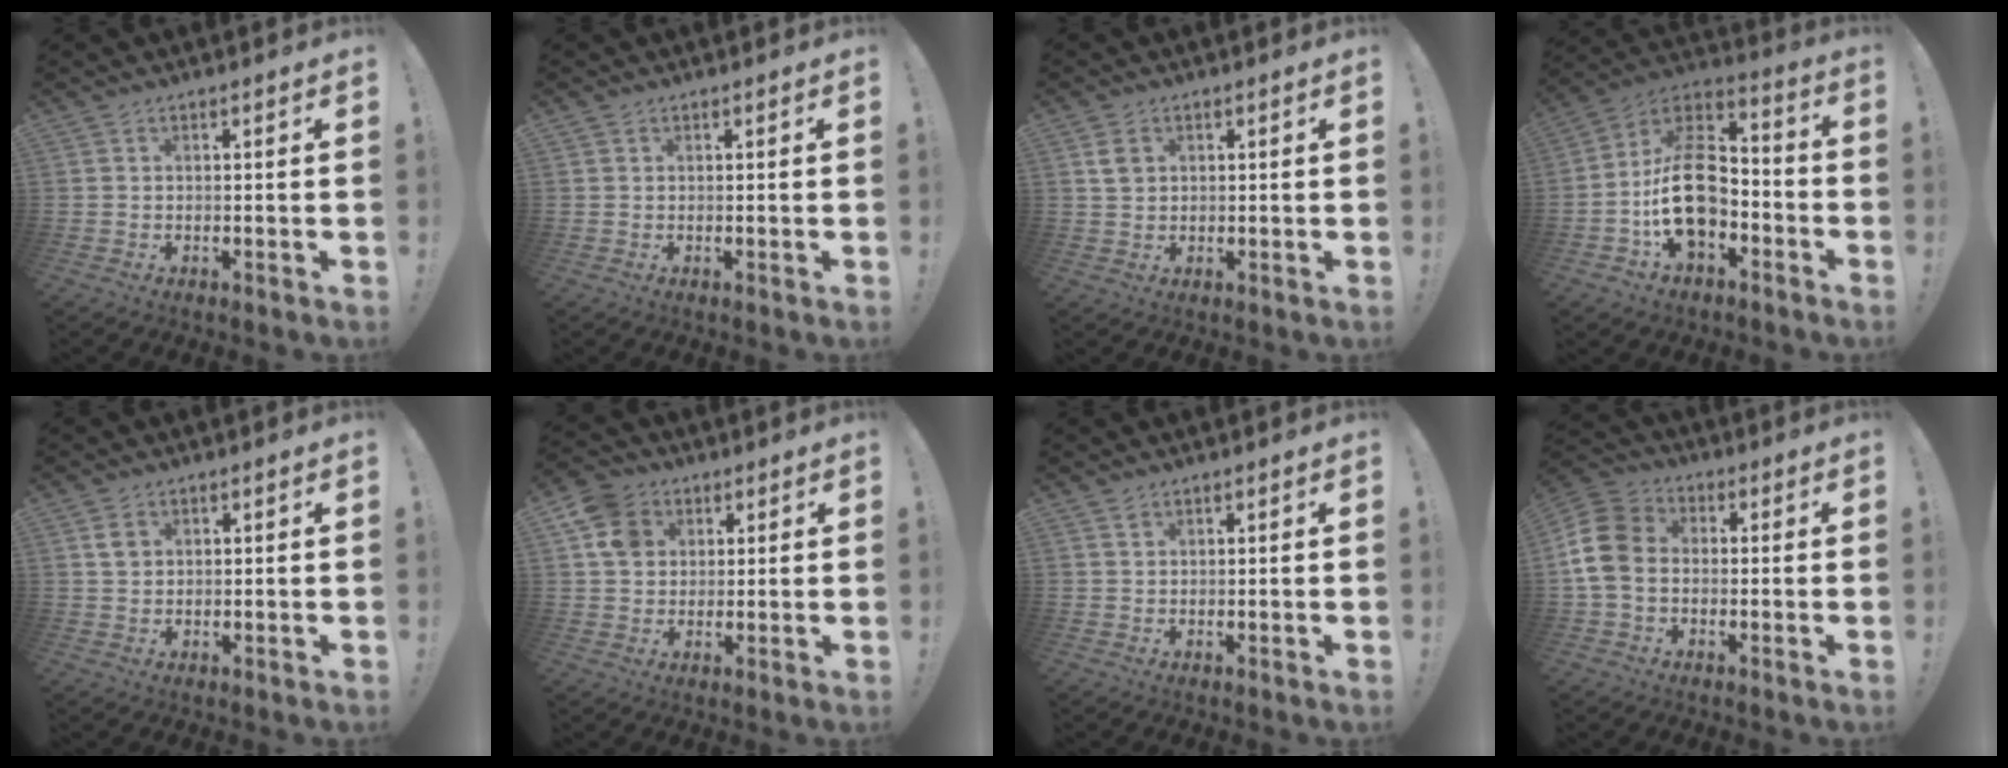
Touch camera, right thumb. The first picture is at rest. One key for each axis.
{"total": 0.0}
{"total": 3.3, "fx": 1.4, "fy": 2.5, "fz": 1.6, "tx": -0.025, "ty": 0.002, "tz": 0.025}
{"total": 18.6, "fx": -4.3, "fy": 12.7, "fz": 13.0, "tx": -0.231, "ty": 0.034, "tz": -0.063}
{"total": 2.9, "fx": 1.2, "fy": 2.3, "fz": 1.3, "tx": -0.011, "ty": -0.002, "tz": 0.020}
{"total": 9.8, "fx": 3.2, "fy": 8.2, "fz": 4.3, "tx": -0.069, "ty": -0.008, "tz": 0.064}
{"total": 0.9, "fx": 0.7, "fy": 0.6, "fz": 0.1, "tx": 0.013, "ty": -0.007, "tz": 0.011}
{"total": 10.8, "fx": -0.8, "fy": 8.4, "fz": 6.8, "tx": -0.149, "ty": 0.020, "tz": -0.012}